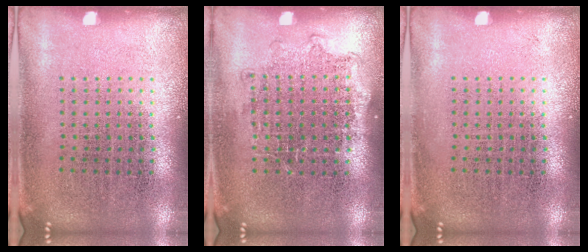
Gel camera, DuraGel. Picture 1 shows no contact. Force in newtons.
{"total": 1.1, "press": 0.9, "slide": 0.5}
{"total": 0.0}